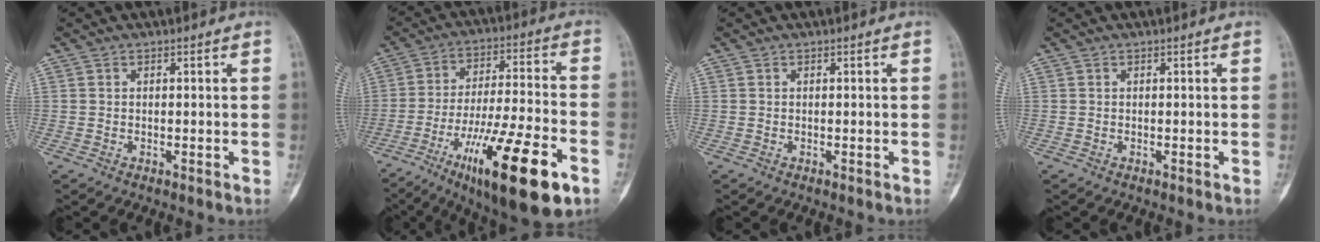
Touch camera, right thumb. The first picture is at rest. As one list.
[{"total": 22.3, "force": [-10.6, 5.2, 18.9], "torque": [-0.316, 0.034, -0.167]}, {"total": 0.0}, {"total": 0.0}]